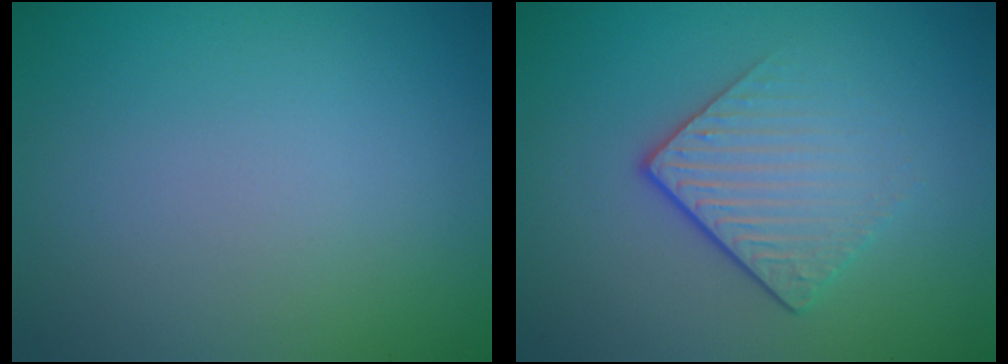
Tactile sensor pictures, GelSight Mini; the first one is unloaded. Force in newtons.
{"total": 4.2, "press": 2.6, "slide": 3.3}